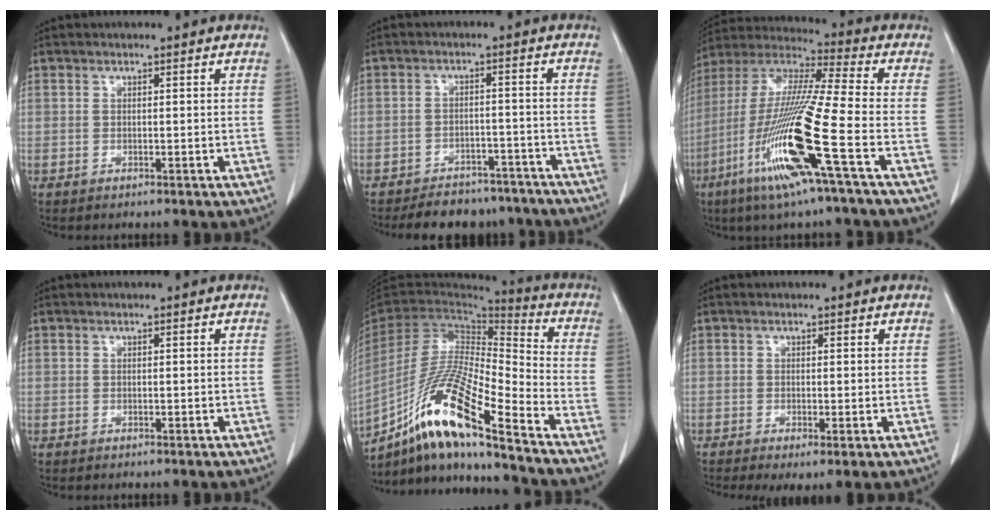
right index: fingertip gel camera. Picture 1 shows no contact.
{"total": 11.1, "force": [-9.9, 4.7, 2.1], "torque": [-0.013, 0.008, -0.119]}
{"total": 19.3, "force": [-7.7, -0.5, 17.7], "torque": [-0.388, -0.035, -0.155]}
{"total": 0.0}
{"total": 17.6, "force": [-11.7, 0.8, 13.1], "torque": [-0.263, -0.019, -0.218]}
{"total": 3.0, "force": [-1.0, 0.8, 2.7], "torque": [-0.041, -0.010, -0.013]}